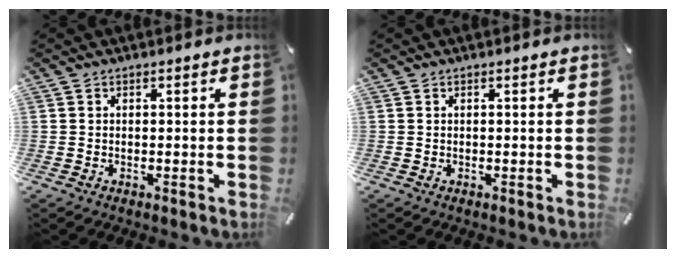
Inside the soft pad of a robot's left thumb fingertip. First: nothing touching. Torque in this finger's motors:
{"motor_torque": [0.00, 0.00, 0.01, -0.01, 0.00]}